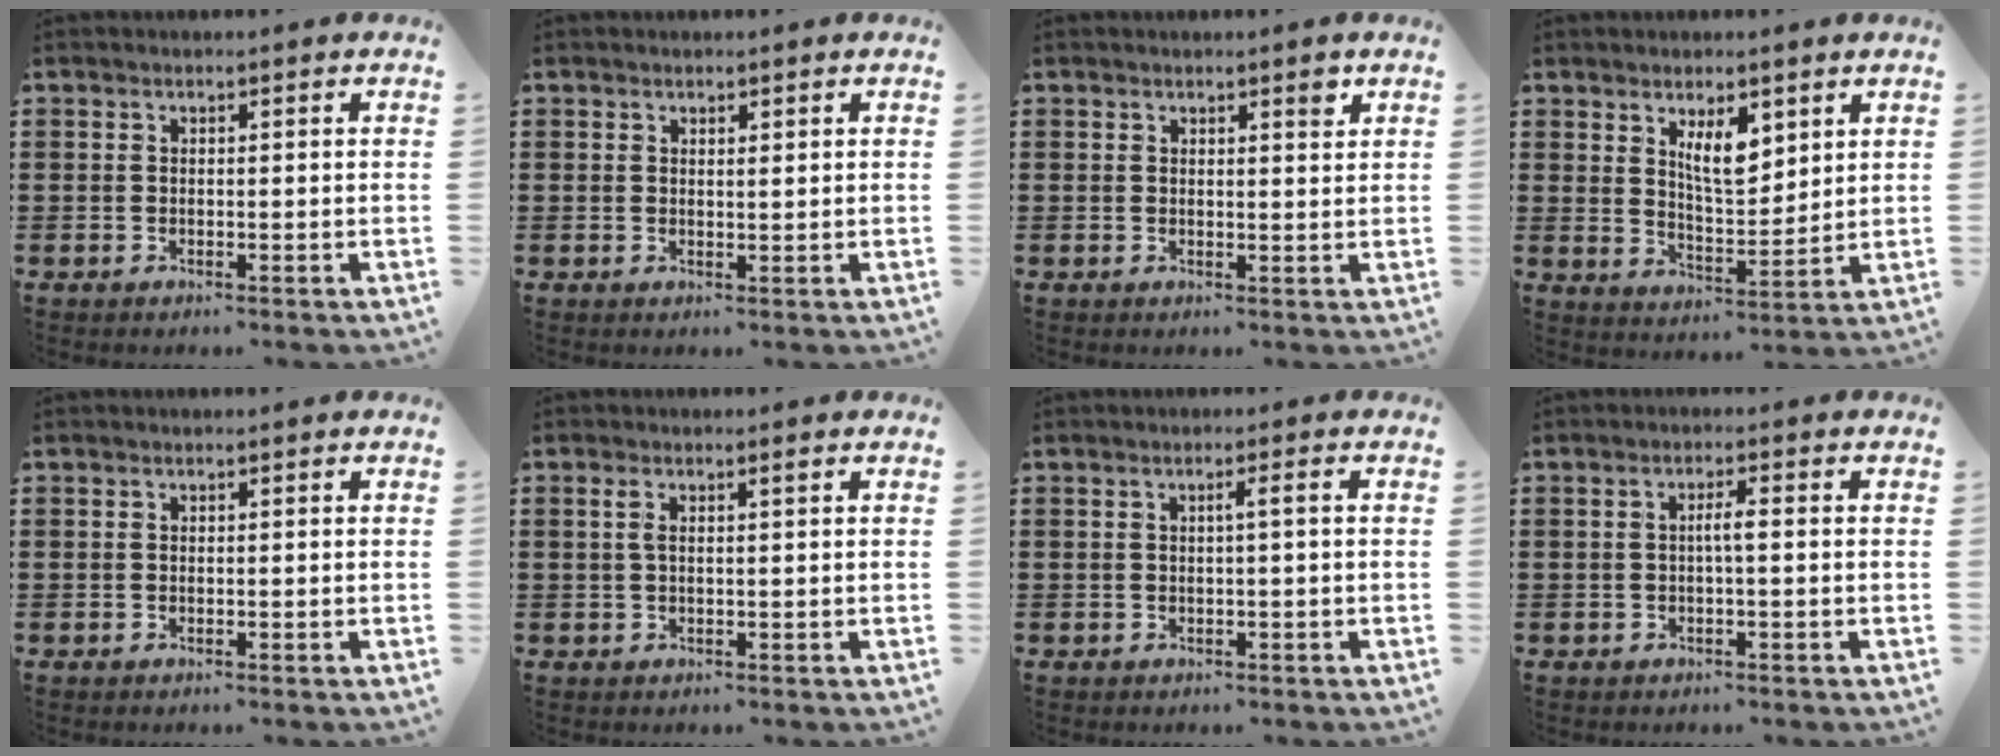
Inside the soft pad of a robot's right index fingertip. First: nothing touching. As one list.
[{"total": 0.8, "force": [0.6, 0.3, 0.3], "torque": [-0.007, 0.001, 0.012]}, {"total": 1.8, "force": [1.3, 0.4, 1.2], "torque": [-0.016, 0.000, 0.021]}, {"total": 6.4, "force": [3.3, 2.3, 5.0], "torque": [-0.089, -0.008, 0.054]}, {"total": 0.0}, {"total": 1.8, "force": [0.5, 0.3, 1.7], "torque": [-0.033, 0.002, 0.007]}, {"total": 1.6, "force": [-0.1, -0.2, 1.6], "torque": [-0.028, -0.002, -0.004]}, {"total": 2.2, "force": [-0.2, 0.2, 2.2], "torque": [-0.042, 0.001, -0.006]}]